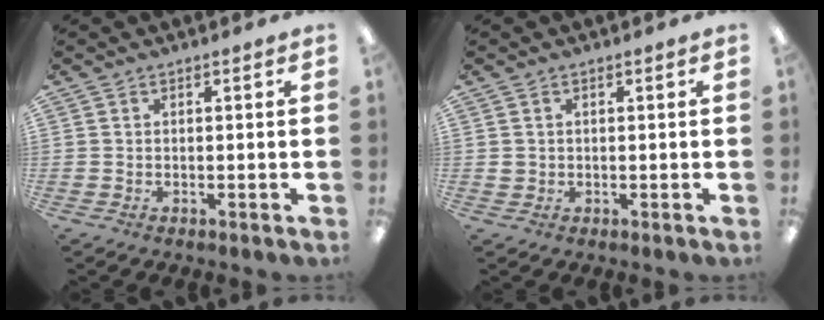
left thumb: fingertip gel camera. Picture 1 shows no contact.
{"total": 1.1, "force": [0.2, 1.1, 0.0], "torque": [-0.002, 0.004, 0.002]}